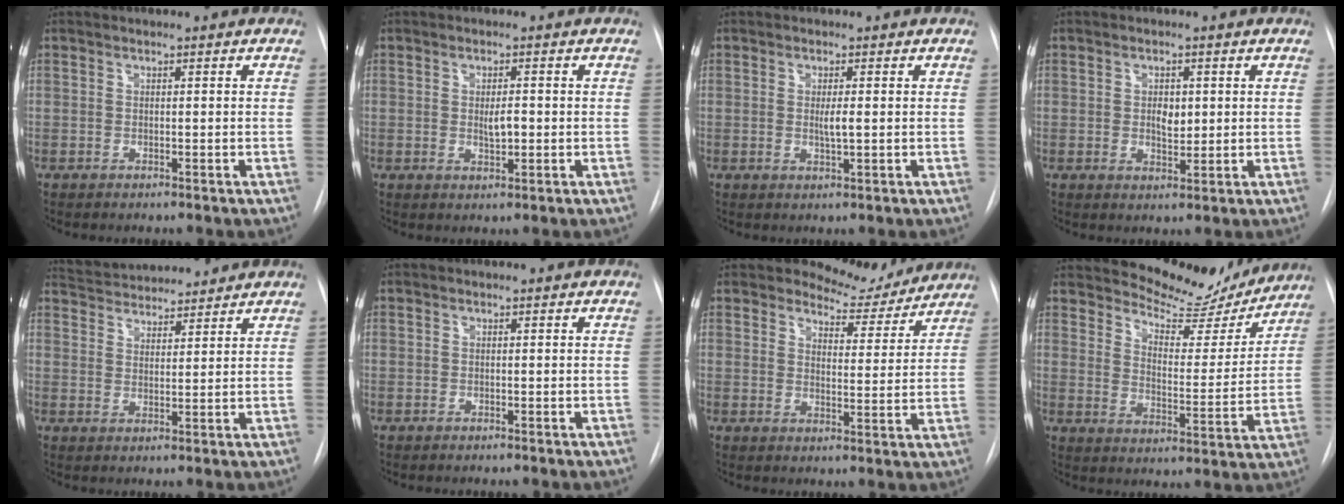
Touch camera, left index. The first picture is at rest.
{"total": 2.5, "force": [-0.1, 0.9, 2.3], "torque": [-0.040, -0.001, 0.001]}
{"total": 2.0, "force": [0.1, 0.2, 2.0], "torque": [-0.040, -0.003, 0.002]}
{"total": 3.0, "force": [0.5, 1.8, 2.3], "torque": [-0.035, -0.003, 0.010]}
{"total": 10.8, "force": [10.4, 2.0, 2.4], "torque": [-0.041, 0.024, 0.161]}
{"total": 0.0}
{"total": 7.7, "force": [7.3, 2.2, 0.1], "torque": [0.004, -0.019, 0.095]}
{"total": 14.3, "force": [13.7, 3.3, 2.5], "torque": [-0.032, -0.030, 0.182]}